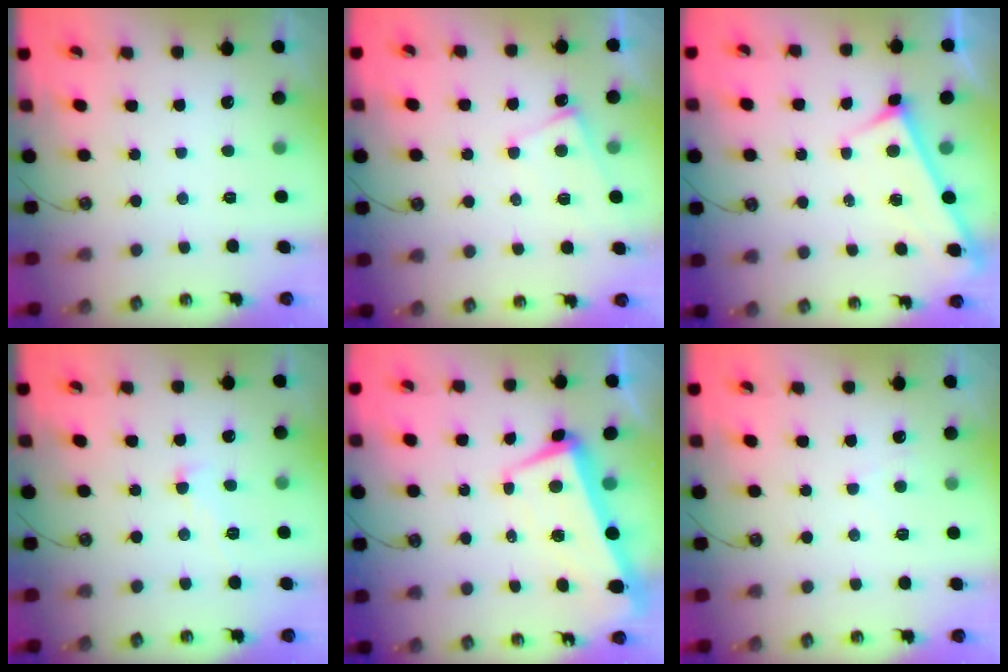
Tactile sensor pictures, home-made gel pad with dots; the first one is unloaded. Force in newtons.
{"total": 3.3, "press": 3.3, "slide": 0.3}
{"total": 3.1, "press": 3.1, "slide": 0.2}
{"total": 1.3, "press": 1.3, "slide": 0.2}
{"total": 3.6, "press": 2.9, "slide": 2.1}
{"total": 5.0, "press": 5.0, "slide": 0.3}